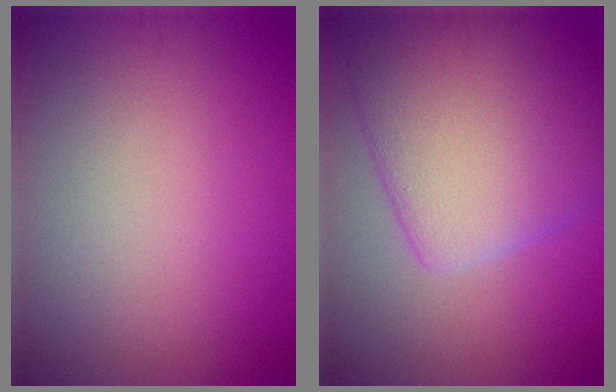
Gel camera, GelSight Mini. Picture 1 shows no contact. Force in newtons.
{"total": 9.3, "press": 9.3, "slide": 0.4}